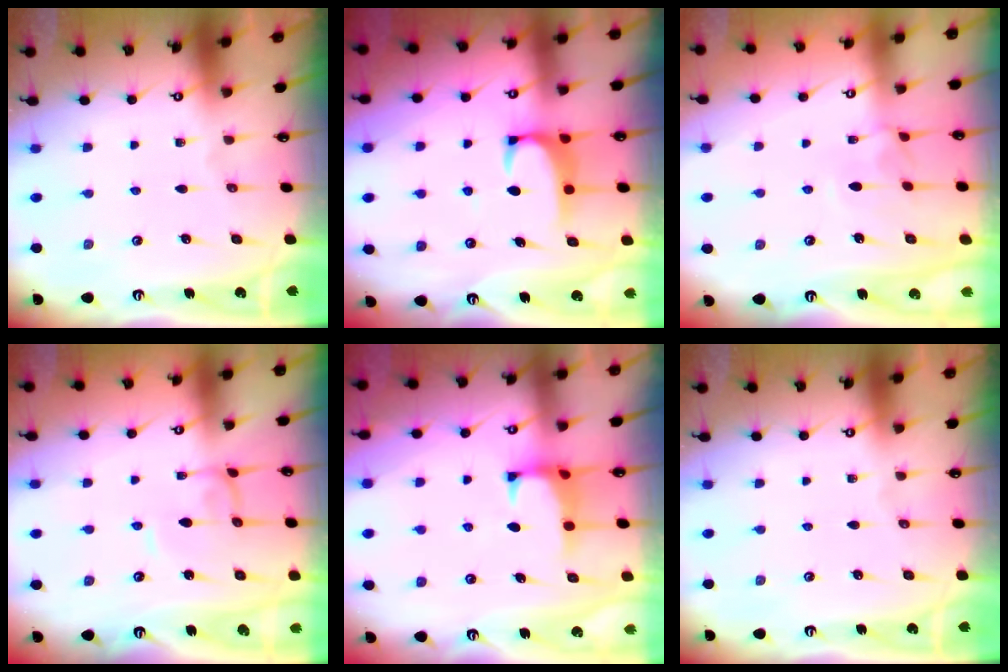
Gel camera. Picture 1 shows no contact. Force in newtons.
{"total": 2.0, "press": 2.0, "slide": 0.3}
{"total": 3.9, "press": 3.9, "slide": 0.1}
{"total": 1.8, "press": 1.8, "slide": 0.2}
{"total": 0.8, "press": 0.6, "slide": 0.5}
{"total": 0.0}